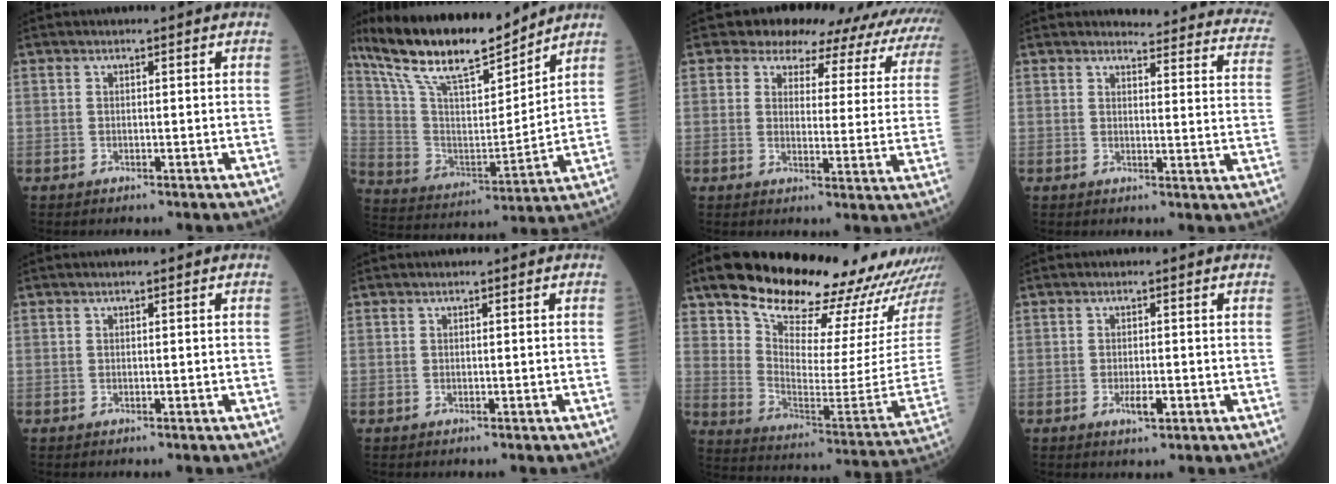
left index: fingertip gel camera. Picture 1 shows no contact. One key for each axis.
{"total": 18.9, "fx": 15.6, "fy": 3.5, "fz": 10.0, "tx": -0.186, "ty": 0.006, "tz": 0.288}
{"total": 18.8, "fx": 17.2, "fy": 6.7, "fz": 3.8, "tx": -0.019, "ty": -0.051, "tz": 0.155}
{"total": 18.7, "fx": 18.1, "fy": 2.9, "fz": 3.7, "tx": -0.012, "ty": -0.092, "tz": 0.169}
{"total": 0.0}
{"total": 0.0}
{"total": 28.1, "fx": 24.0, "fy": 4.2, "fz": 14.0, "tx": -0.213, "ty": -0.051, "tz": 0.320}
{"total": 2.4, "fx": -0.9, "fy": 0.7, "fz": 2.1, "tx": -0.039, "ty": -0.002, "tz": -0.011}